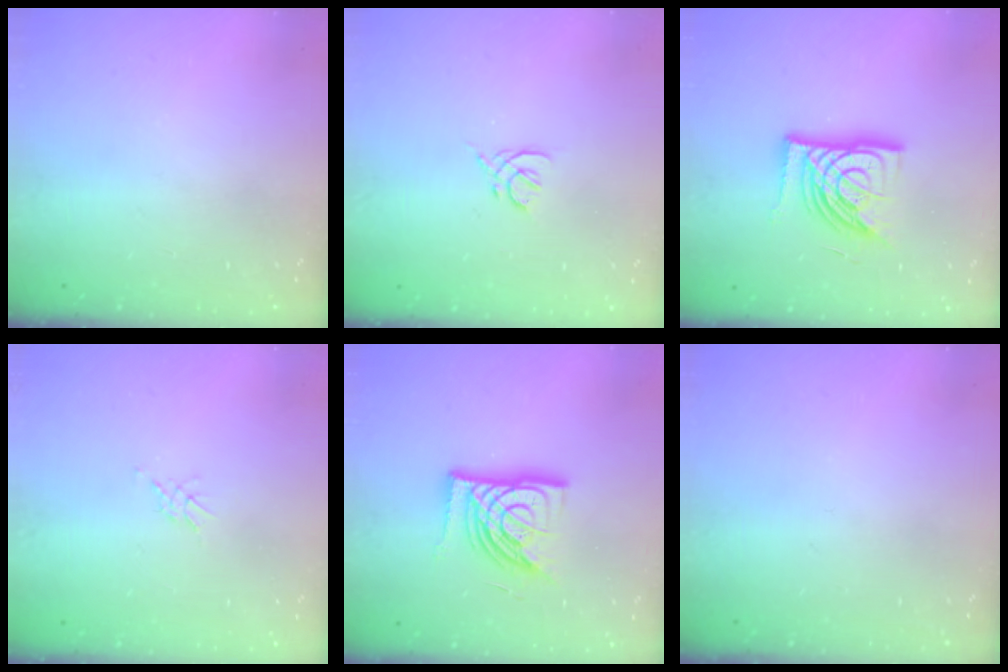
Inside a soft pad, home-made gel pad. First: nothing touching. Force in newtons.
{"total": 2.0, "press": 1.9, "slide": 0.6}
{"total": 15.7, "press": 15.5, "slide": 2.2}
{"total": 1.4, "press": 1.4, "slide": 0.2}
{"total": 15.7, "press": 15.5, "slide": 2.2}
{"total": 0.0}